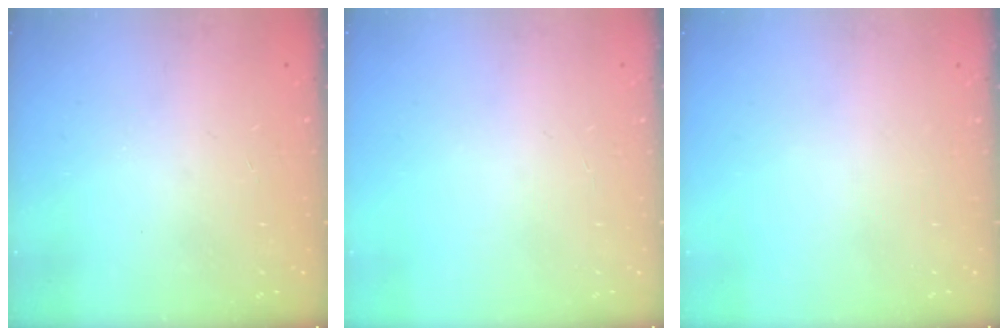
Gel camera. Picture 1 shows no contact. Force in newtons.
{"total": 2.3, "press": 2.3, "slide": 0.2}
{"total": 0.0}